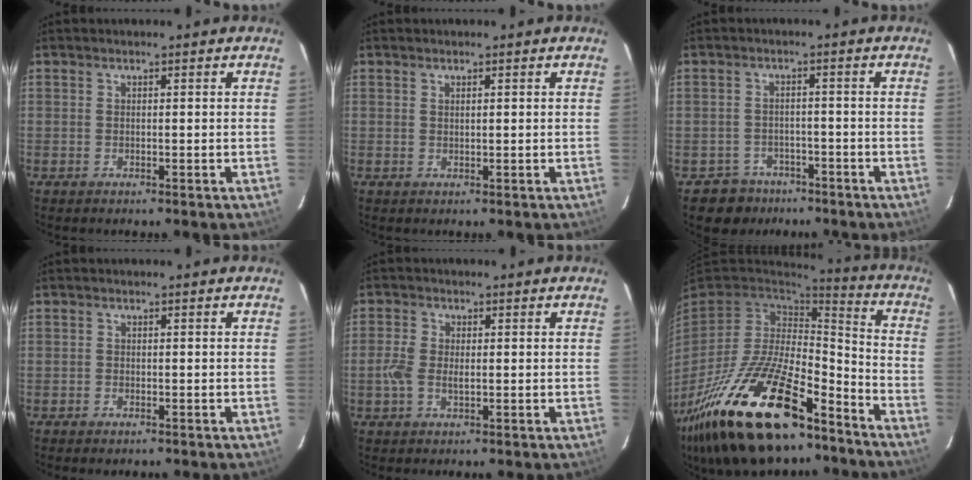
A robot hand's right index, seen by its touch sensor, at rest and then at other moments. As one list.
[{"total": 0.7, "force": [0.4, 0.2, 0.5], "torque": [-0.010, 0.002, 0.008]}, {"total": 5.3, "force": [-3.5, 4.0, -0.3], "torque": [-0.009, 0.027, -0.054]}, {"total": 1.1, "force": [-0.8, 0.7, 0.4], "torque": [-0.008, -0.001, -0.013]}, {"total": 3.9, "force": [-0.6, 2.1, 3.3], "torque": [-0.076, 0.001, -0.014]}, {"total": 29.8, "force": [-19.3, 11.6, 19.6], "torque": [-0.387, -0.027, -0.315]}]